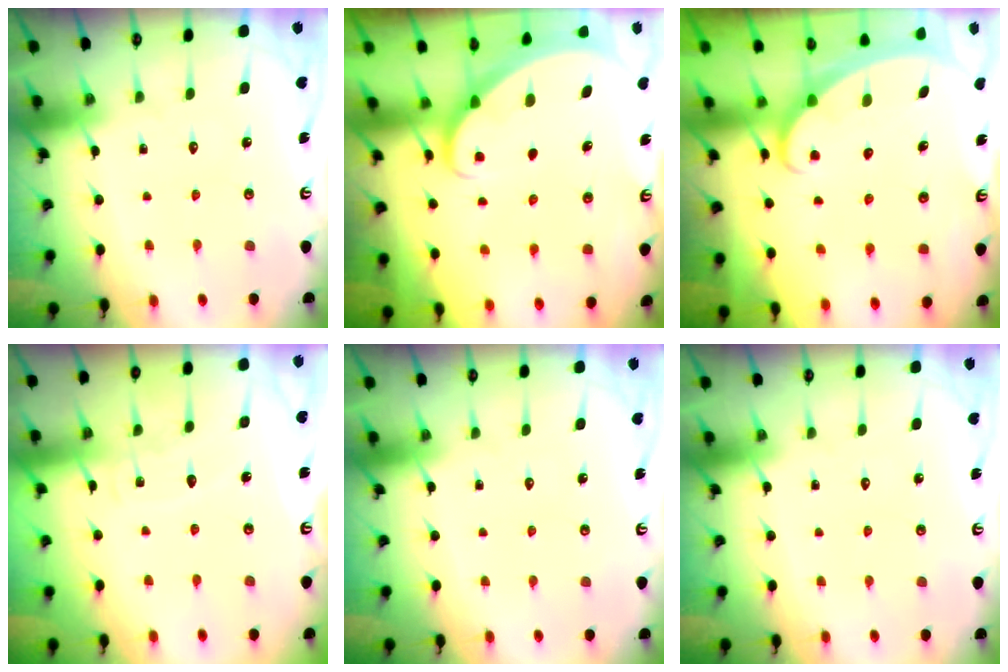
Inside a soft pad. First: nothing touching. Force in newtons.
{"total": 1.6, "press": 1.6, "slide": 0.0}
{"total": 2.0, "press": 2.0, "slide": 0.1}
{"total": 5.5, "press": 5.5, "slide": 0.6}
{"total": 0.0}
{"total": 0.0}